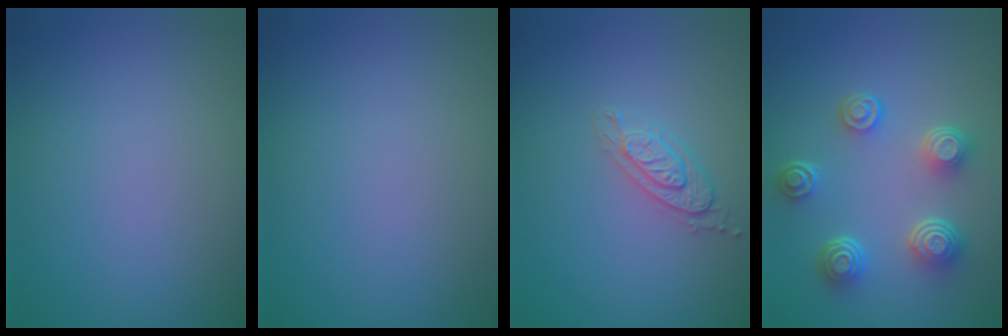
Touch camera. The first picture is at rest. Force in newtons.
{"total": 0.0}
{"total": 2.1, "press": 2.1, "slide": 0.4}
{"total": 4.9, "press": 3.7, "slide": 3.3}